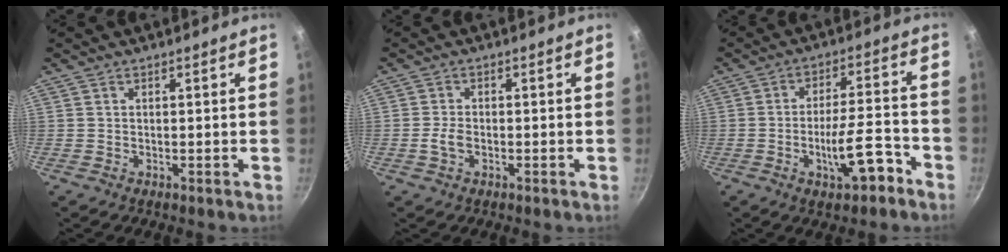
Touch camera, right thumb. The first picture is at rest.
{"total": 2.6, "force": [-0.8, 1.6, 2.0], "torque": [-0.042, 0.011, -0.018]}
{"total": 10.4, "force": [-5.0, 3.3, 8.5], "torque": [-0.119, 0.039, -0.073]}